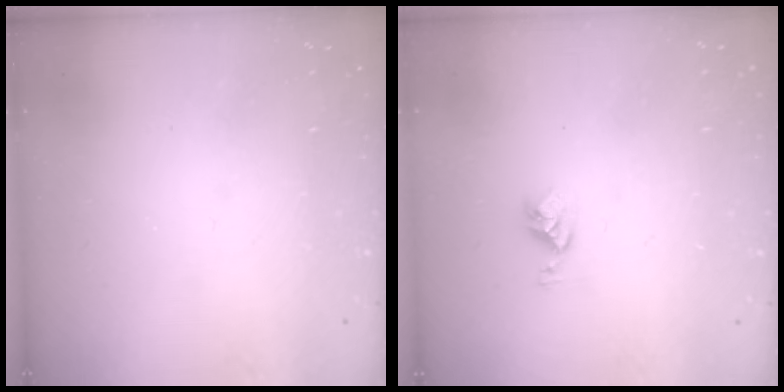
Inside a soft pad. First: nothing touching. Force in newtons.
{"total": 5.2, "press": 5.2, "slide": 0.6}